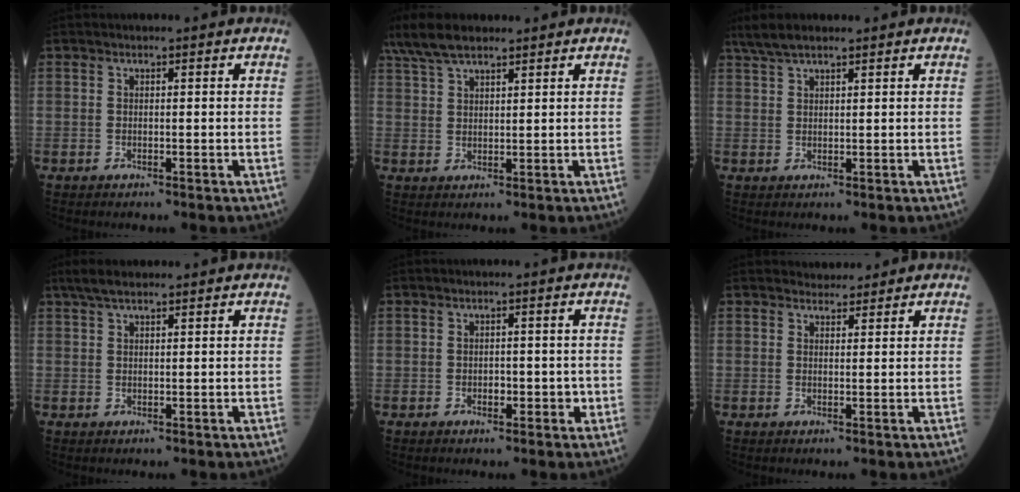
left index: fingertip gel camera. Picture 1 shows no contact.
{"total": 7.7, "force": [6.1, 2.0, 4.2], "torque": [-0.097, 0.023, 0.121]}
{"total": 3.9, "force": [3.2, 0.7, 2.1], "torque": [-0.050, 0.018, 0.066]}
{"total": 3.5, "force": [2.7, 0.8, 2.0], "torque": [-0.045, 0.017, 0.052]}
{"total": 2.4, "force": [-0.8, 1.5, 1.7], "torque": [-0.022, 0.006, -0.008]}
{"total": 2.1, "force": [1.9, 0.8, 0.0], "torque": [-0.001, 0.005, 0.028]}